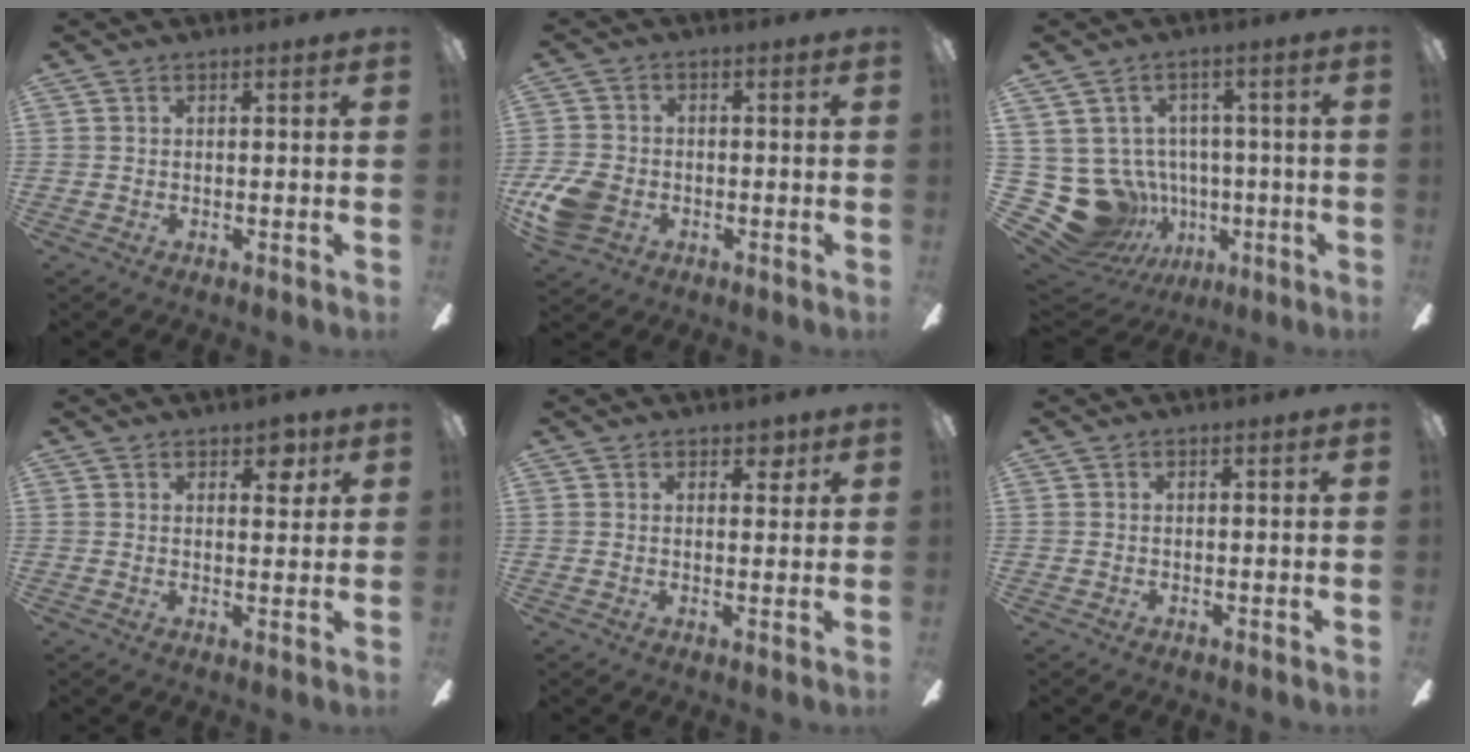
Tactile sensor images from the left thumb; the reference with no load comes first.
{"total": 8.3, "force": [-3.0, 6.2, 4.7], "torque": [-0.112, 0.015, -0.053]}
{"total": 14.2, "force": [-2.2, 13.1, 5.0], "torque": [-0.145, -0.002, -0.006]}
{"total": 4.7, "force": [3.0, 2.3, 2.9], "torque": [-0.021, -0.011, 0.046]}
{"total": 3.0, "force": [2.0, 1.6, 1.6], "torque": [-0.008, -0.006, 0.030]}
{"total": 0.0}